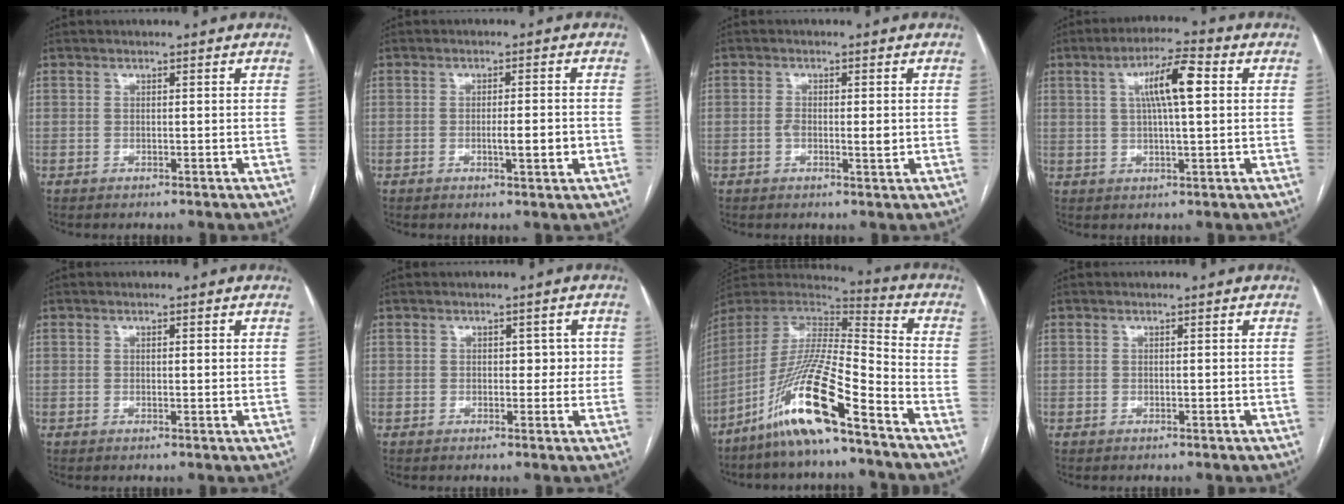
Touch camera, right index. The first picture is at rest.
{"total": 3.8, "force": [-0.9, 0.4, 3.7], "torque": [-0.059, -0.003, -0.012]}
{"total": 3.0, "force": [-0.3, 1.1, 2.8], "torque": [-0.047, 0.000, -0.004]}
{"total": 8.2, "force": [2.0, 1.0, 7.9], "torque": [-0.139, 0.016, 0.034]}
{"total": 1.3, "force": [0.5, 0.3, 1.1], "torque": [-0.017, -0.001, 0.006]}
{"total": 2.8, "force": [0.4, 1.9, 2.0], "torque": [-0.015, 0.010, 0.005]}
{"total": 17.6, "force": [-11.1, 1.0, 13.6], "torque": [-0.295, -0.026, -0.212]}
{"total": 0.0}